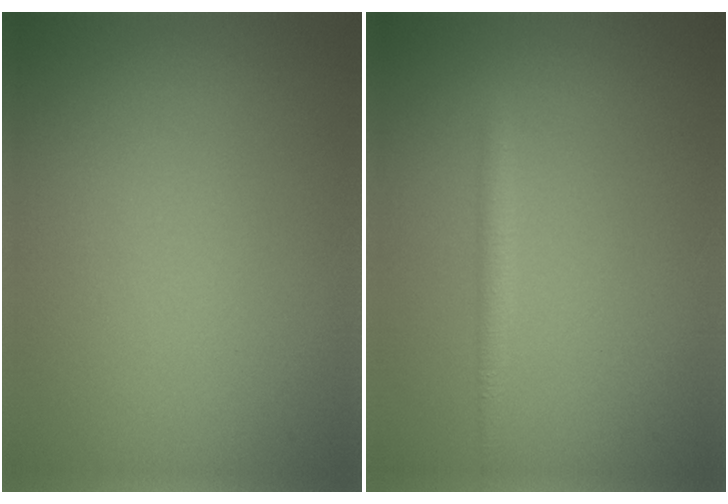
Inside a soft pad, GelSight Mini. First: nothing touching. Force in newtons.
{"total": 1.5, "press": 1.5, "slide": 0.0}